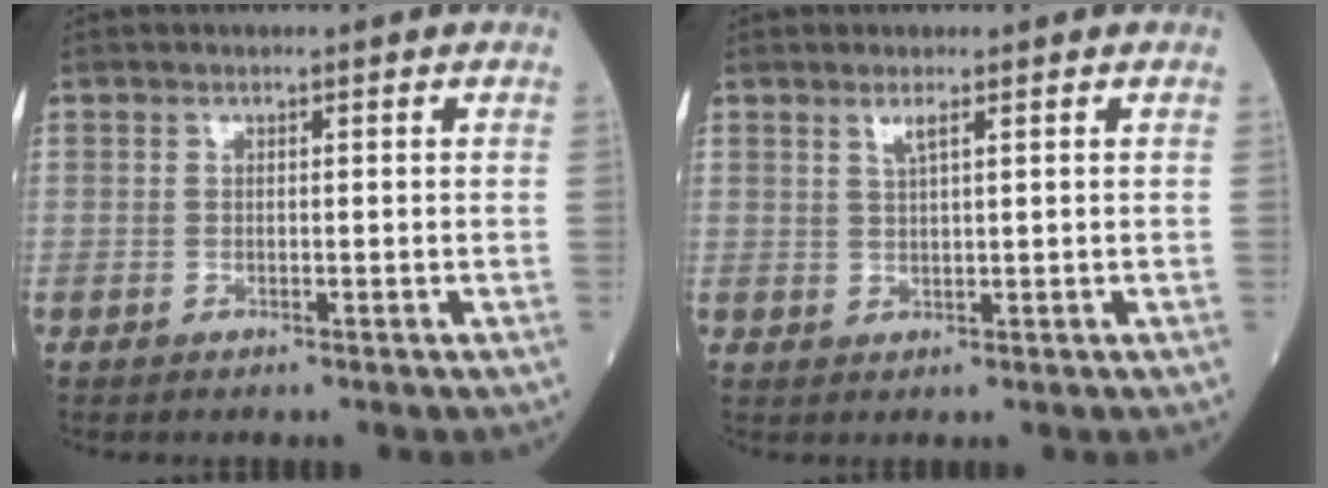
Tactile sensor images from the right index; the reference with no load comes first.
{"total": 1.8, "force": [1.1, -0.1, 1.4], "torque": [-0.033, -0.001, 0.022]}